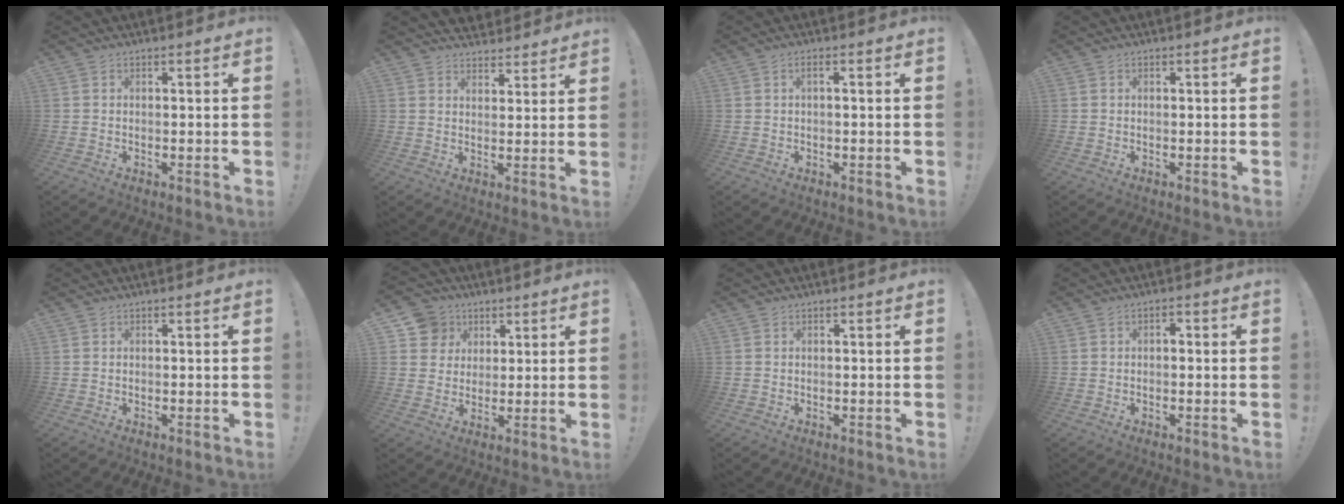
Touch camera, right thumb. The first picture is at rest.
{"total": 4.0, "force": [3.4, 2.1, 0.3], "torque": [0.001, -0.027, 0.064]}
{"total": 1.5, "force": [-0.3, 0.1, 1.5], "torque": [-0.036, 0.005, -0.005]}
{"total": 0.0}
{"total": 0.0}
{"total": 9.0, "force": [4.0, 8.0, 1.6], "torque": [-0.022, -0.022, 0.082]}
{"total": 0.0}
{"total": 1.2, "force": [-0.7, 0.6, 0.8], "torque": [-0.009, 0.004, -0.017]}